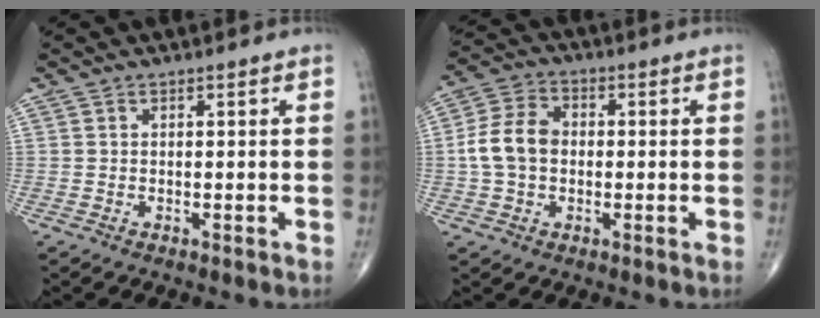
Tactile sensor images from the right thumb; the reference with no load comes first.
{"total": 8.6, "force": [-0.3, 6.4, 5.8], "torque": [-0.110, 0.024, -0.014]}